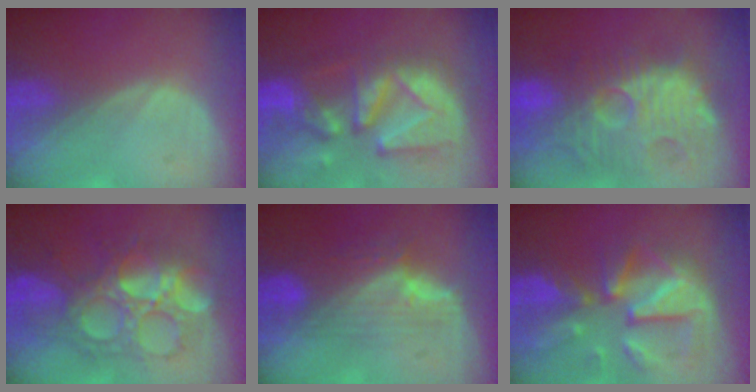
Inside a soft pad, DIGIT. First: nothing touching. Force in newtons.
{"total": 12.5, "press": 11.0, "slide": 5.9}
{"total": 12.8, "press": 12.2, "slide": 3.9}
{"total": 10.3, "press": 10.2, "slide": 0.6}
{"total": 7.5, "press": 7.1, "slide": 2.6}
{"total": 12.2, "press": 10.6, "slide": 5.9}